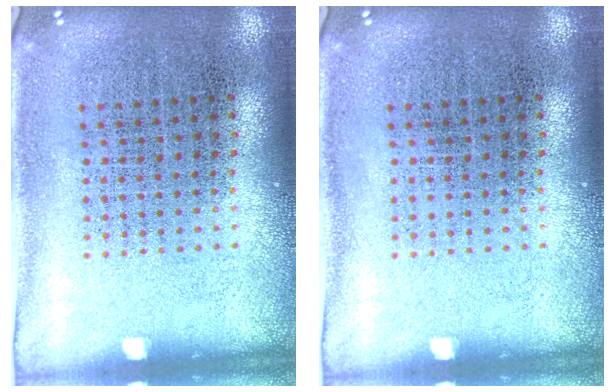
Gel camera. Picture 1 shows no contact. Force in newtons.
{"total": 0.0}